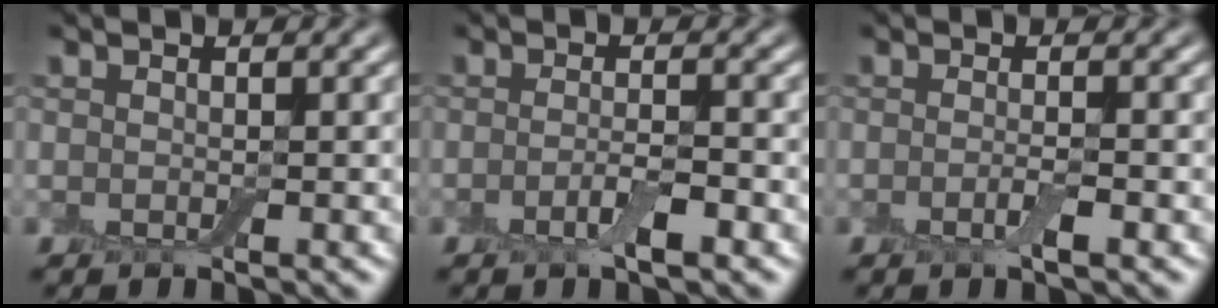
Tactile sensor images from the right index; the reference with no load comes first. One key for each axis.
{"total": 2.3, "fx": -1.0, "fy": 0.5, "fz": 2.0, "tx": -0.038, "ty": -0.001, "tz": -0.022}
{"total": 1.5, "fx": -0.6, "fy": 0.2, "fz": 1.4, "tx": -0.027, "ty": -0.006, "tz": -0.014}